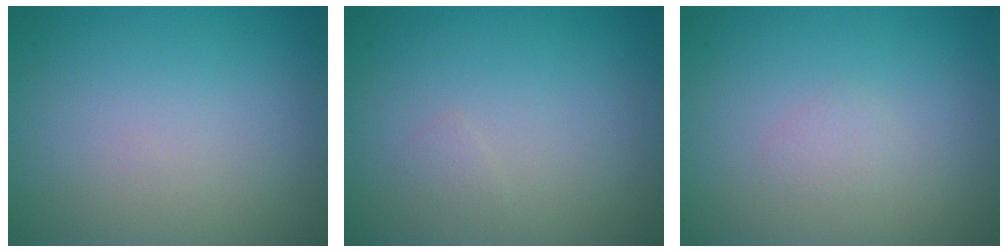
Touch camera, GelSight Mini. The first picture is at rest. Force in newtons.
{"total": 0.6, "press": 0.6, "slide": 0.0}
{"total": 0.7, "press": 0.7, "slide": 0.0}